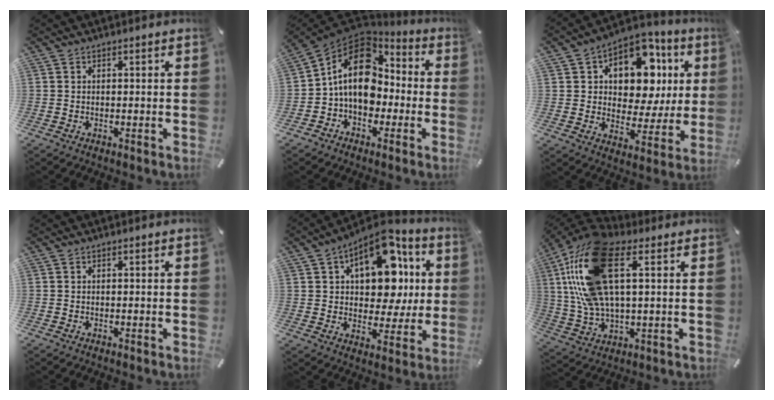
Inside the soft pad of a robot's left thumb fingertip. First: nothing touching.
{"total": 14.8, "force": [0.7, 11.5, 9.4], "torque": [-0.171, 0.009, 0.015]}
{"total": 14.4, "force": [5.7, 9.7, 8.9], "torque": [-0.126, -0.042, 0.099]}
{"total": 0.0}
{"total": 17.6, "force": [6.2, 10.8, 12.4], "torque": [-0.179, -0.033, 0.106]}
{"total": 20.4, "force": [6.6, 9.5, 16.8], "torque": [-0.378, -0.005, 0.111]}